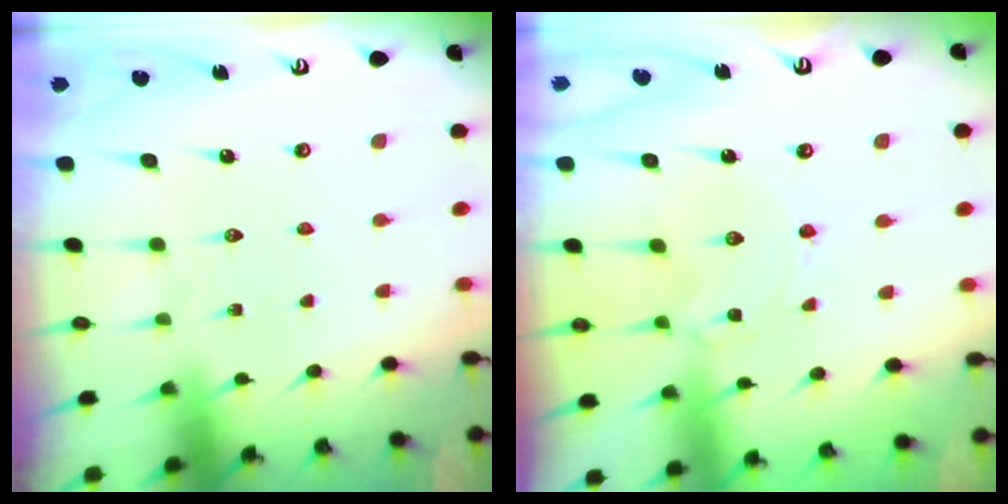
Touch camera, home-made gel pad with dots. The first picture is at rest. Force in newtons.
{"total": 3.7, "press": 3.7, "slide": 0.3}